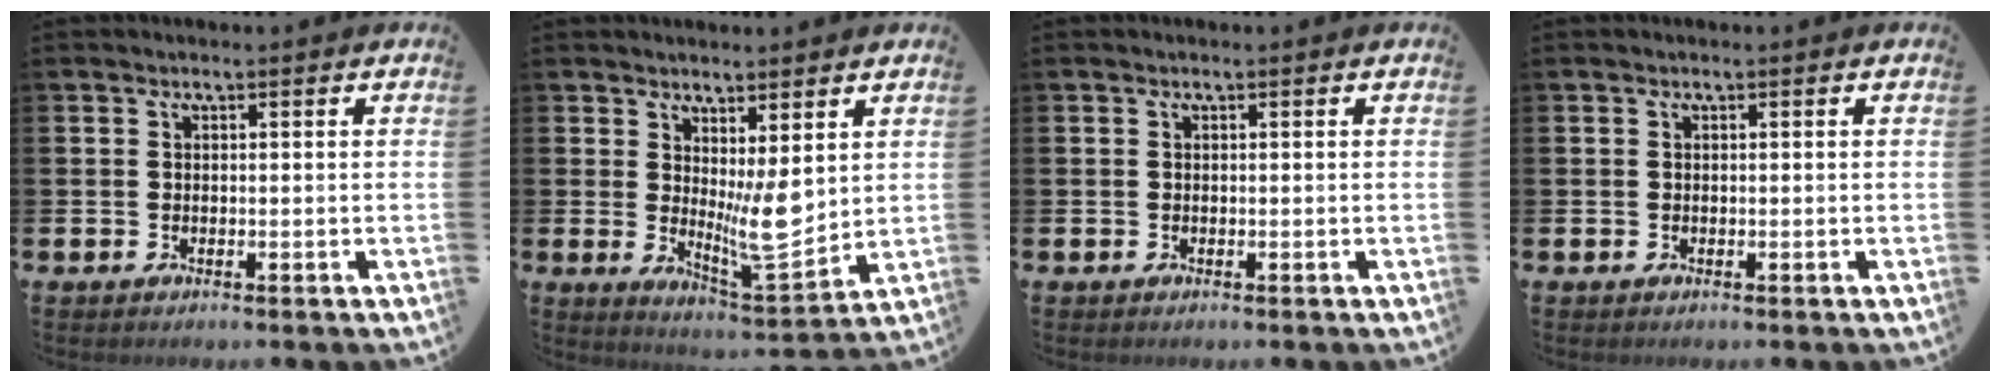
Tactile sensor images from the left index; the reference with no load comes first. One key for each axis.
{"total": 6.0, "fx": 2.2, "fy": 2.0, "fz": 5.3, "tx": -0.076, "ty": -0.031, "tz": 0.037}
{"total": 0.0}
{"total": 0.0}